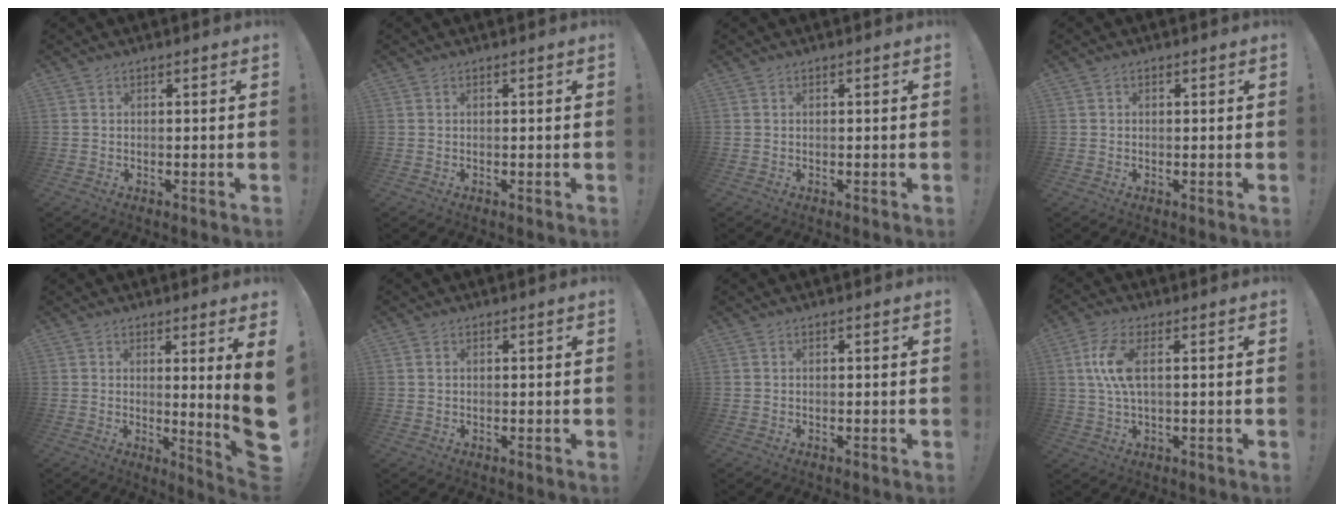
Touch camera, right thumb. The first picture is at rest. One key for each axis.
{"total": 0.0}
{"total": 0.0}
{"total": 0.5, "fx": -0.1, "fy": 0.5, "fz": 0.2, "tx": -0.005, "ty": 0.002, "tz": -0.001}
{"total": 8.4, "fx": 1.4, "fy": -1.1, "fz": 8.2, "tx": -0.118, "ty": -0.032, "tz": 0.021}
{"total": 0.9, "fx": 0.5, "fy": 0.7, "fz": 0.4, "tx": -0.005, "ty": 0.001, "tz": 0.008}
{"total": 0.0}
{"total": 9.0, "fx": 1.7, "fy": 3.3, "fz": 8.1, "tx": -0.166, "ty": -0.004, "tz": 0.029}